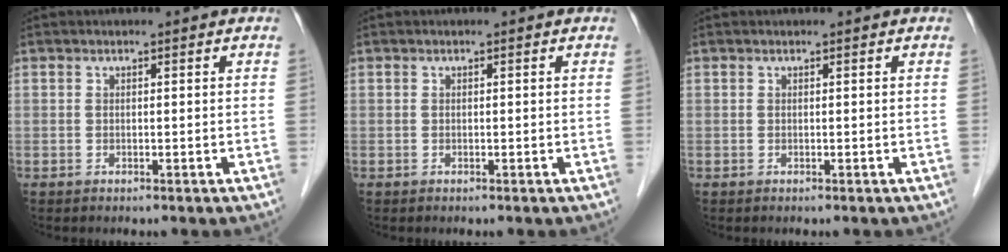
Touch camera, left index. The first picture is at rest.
{"total": 0.0}
{"total": 0.0}